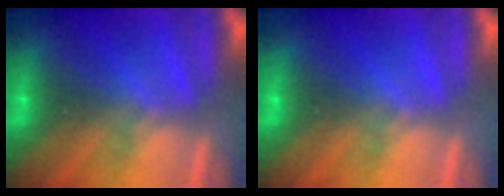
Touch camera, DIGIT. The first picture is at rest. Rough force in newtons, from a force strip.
{"total": 0.0}